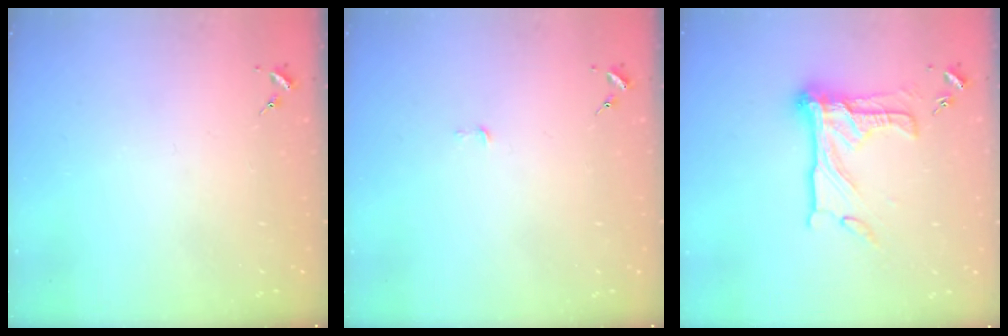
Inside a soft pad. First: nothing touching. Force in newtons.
{"total": 2.6, "press": 2.6, "slide": 0.2}
{"total": 19.0, "press": 18.9, "slide": 1.4}